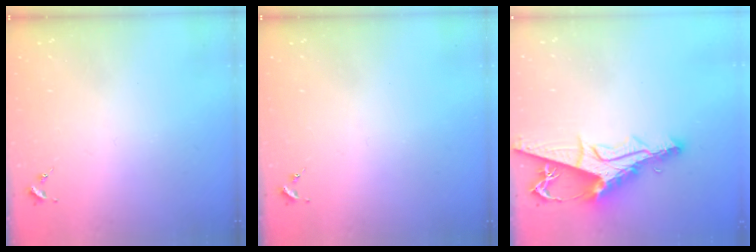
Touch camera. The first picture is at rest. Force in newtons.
{"total": 0.0}
{"total": 12.0, "press": 12.0, "slide": 1.2}